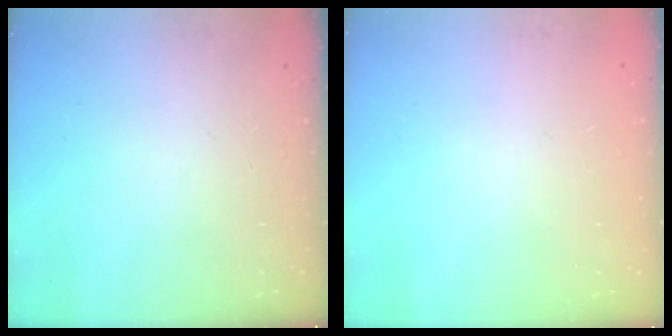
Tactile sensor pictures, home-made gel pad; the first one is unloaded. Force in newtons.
{"total": 0.0}